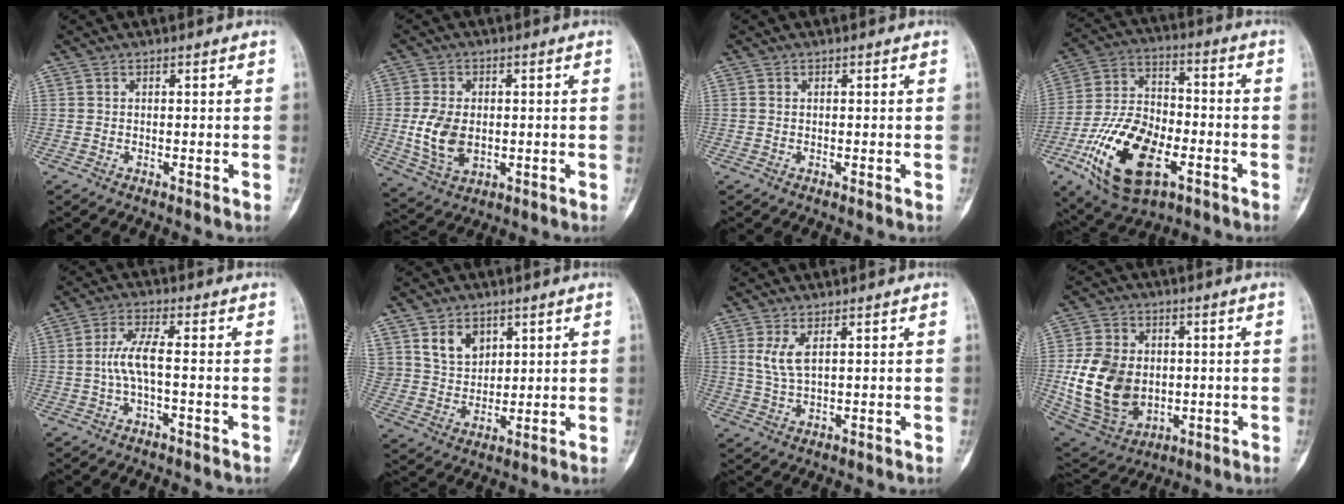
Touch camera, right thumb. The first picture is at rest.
{"total": 9.1, "force": [-0.4, 6.0, 6.8], "torque": [-0.124, -0.005, 0.003]}
{"total": 1.1, "force": [0.2, 0.7, 0.8], "torque": [-0.022, 0.001, 0.005]}
{"total": 19.7, "force": [-7.5, 10.6, 14.9], "torque": [-0.265, 0.027, -0.130]}
{"total": 5.2, "force": [-0.6, 1.1, 5.0], "torque": [-0.114, 0.017, -0.016]}
{"total": 8.1, "force": [4.2, 5.8, 3.8], "torque": [-0.045, -0.028, 0.087]}
{"total": 4.4, "force": [1.7, 1.6, 3.8], "torque": [-0.083, -0.009, 0.045]}
{"total": 17.1, "force": [-0.6, 12.7, 11.4], "torque": [-0.191, -0.004, 0.013]}